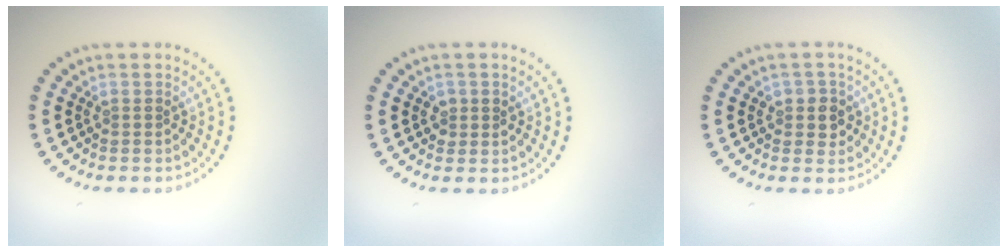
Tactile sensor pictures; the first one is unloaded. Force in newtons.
{"total": 1.2, "press": 1.2, "slide": 0.1}
{"total": 1.9, "press": 1.8, "slide": 0.6}